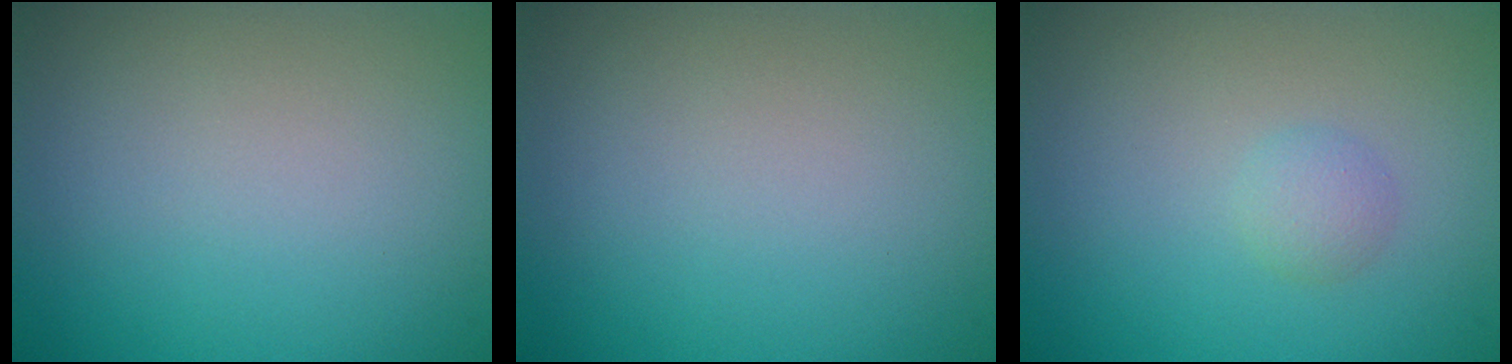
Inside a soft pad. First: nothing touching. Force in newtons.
{"total": 0.0}
{"total": 1.2, "press": 1.2, "slide": 0.0}